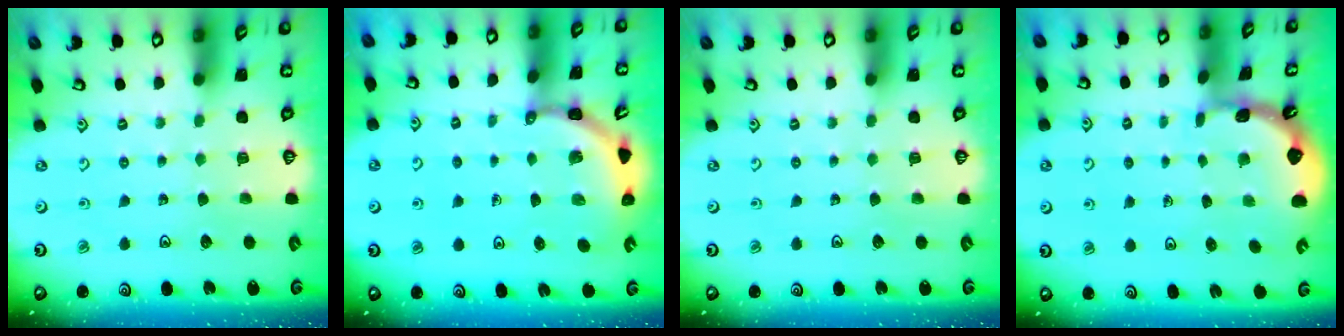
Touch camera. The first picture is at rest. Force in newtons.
{"total": 3.4, "press": 3.4, "slide": 0.2}
{"total": 0.0}
{"total": 1.5, "press": 1.5, "slide": 0.1}